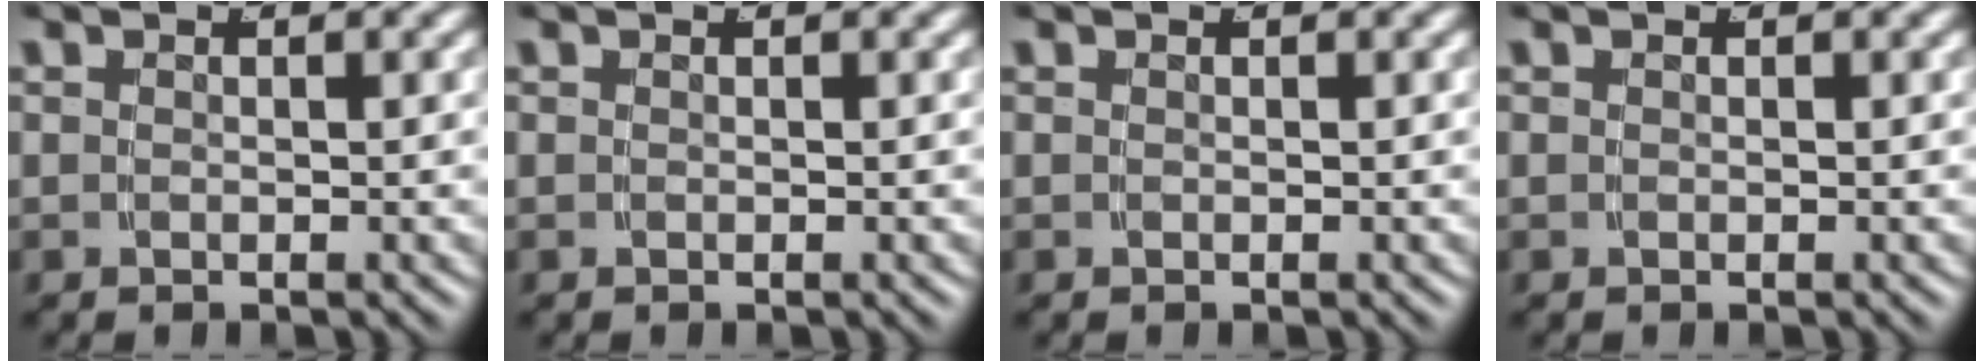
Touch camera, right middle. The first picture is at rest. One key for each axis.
{"total": 0.0}
{"total": 0.0}
{"total": 0.0}